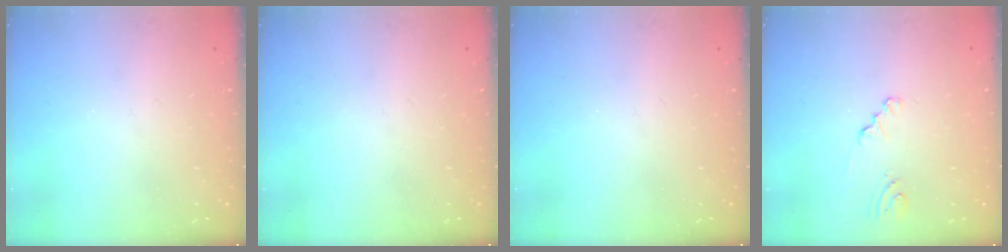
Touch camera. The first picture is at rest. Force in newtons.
{"total": 0.0}
{"total": 0.0}
{"total": 1.3, "press": 1.3, "slide": 0.1}